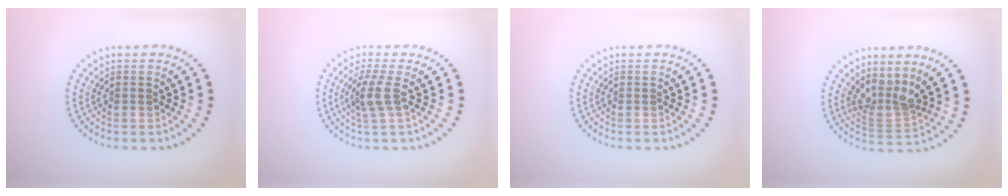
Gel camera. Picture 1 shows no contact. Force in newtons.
{"total": 2.5, "press": 1.9, "slide": 1.6}
{"total": 0.0}
{"total": 3.0, "press": 2.2, "slide": 2.1}